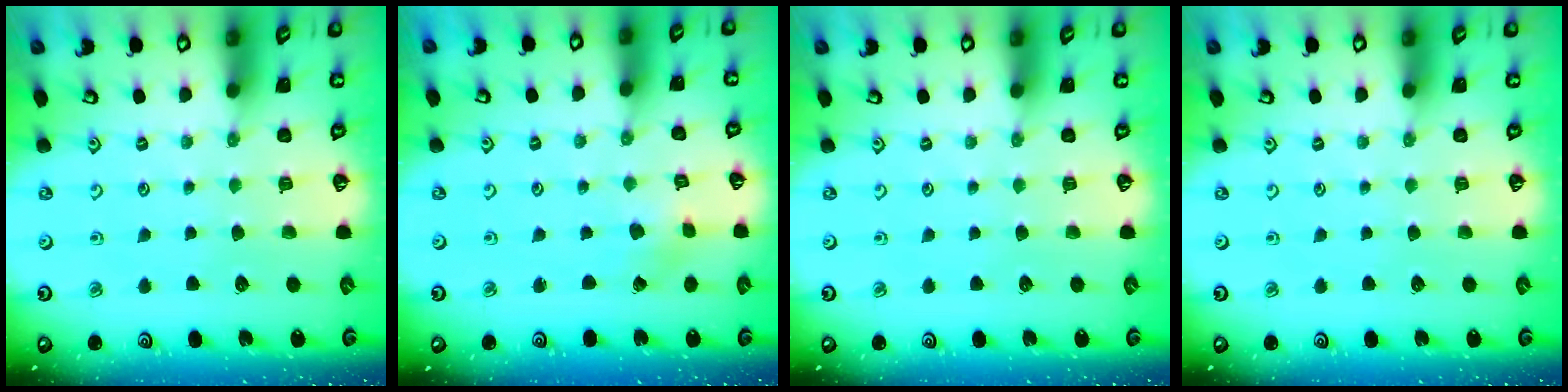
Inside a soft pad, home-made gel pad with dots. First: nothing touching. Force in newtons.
{"total": 0.7, "press": 0.7, "slide": 0.1}
{"total": 0.0}
{"total": 0.0}